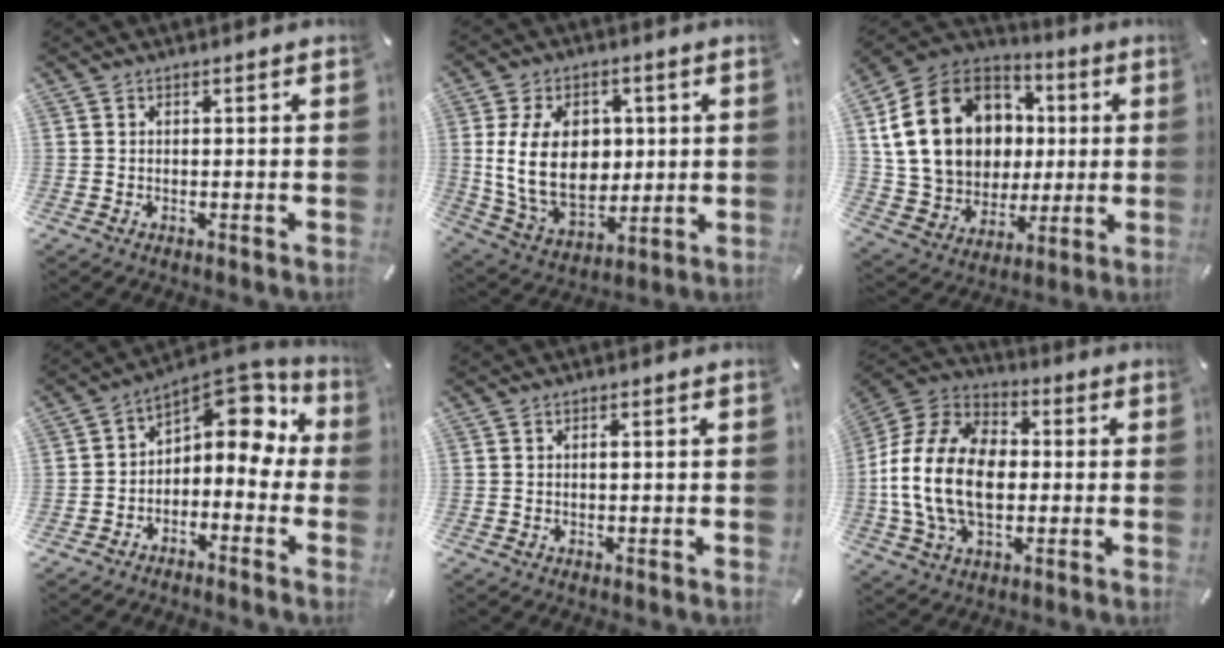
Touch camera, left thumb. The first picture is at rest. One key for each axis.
{"total": 17.8, "fx": 1.8, "fy": 12.8, "fz": 12.2, "tx": -0.250, "ty": -0.003, "tz": 0.032}
{"total": 21.4, "fx": 4.0, "fy": 17.4, "fz": 11.8, "tx": -0.228, "ty": 0.001, "tz": 0.084}
{"total": 9.0, "fx": 3.6, "fy": 5.9, "fz": 5.8, "tx": -0.074, "ty": -0.036, "tz": 0.062}
{"total": 0.8, "fx": 0.0, "fy": 0.3, "fz": 0.7, "tx": -0.014, "ty": 0.000, "tz": 0.000}
{"total": 18.6, "fx": -1.9, "fy": 13.3, "fz": 12.9, "tx": -0.287, "ty": 0.023, "tz": -0.035}